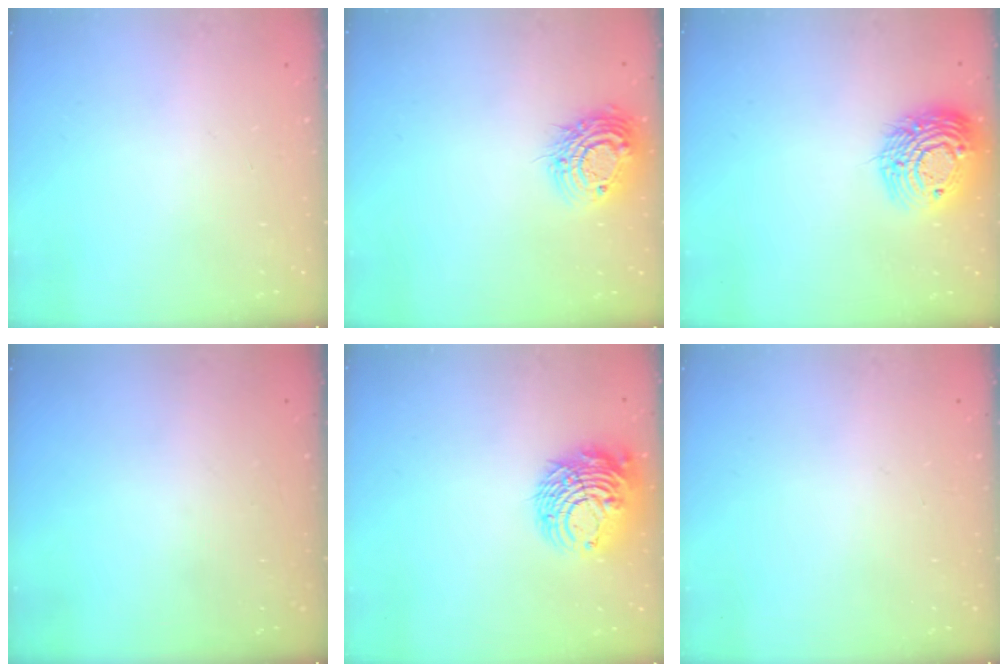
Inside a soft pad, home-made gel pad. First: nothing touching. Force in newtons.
{"total": 12.7, "press": 12.7, "slide": 0.8}
{"total": 15.6, "press": 15.6, "slide": 1.4}
{"total": 0.0}
{"total": 10.7, "press": 10.6, "slide": 1.2}
{"total": 0.0}